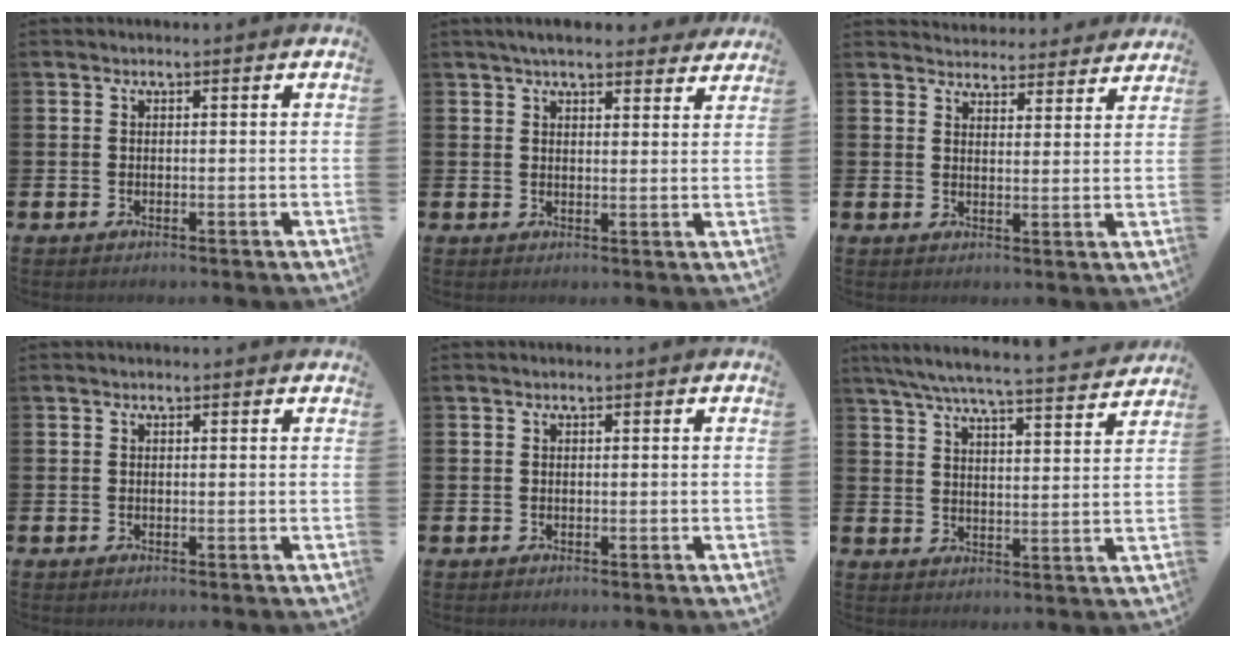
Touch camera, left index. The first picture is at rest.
{"total": 4.9, "force": [4.4, 1.1, 1.6], "torque": [-0.033, -0.015, 0.080]}
{"total": 4.3, "force": [4.2, 0.8, -0.1], "torque": [-0.002, -0.030, 0.074]}
{"total": 0.0}
{"total": 0.0}
{"total": 6.9, "force": [6.4, 0.4, 2.4], "torque": [-0.062, -0.047, 0.110]}